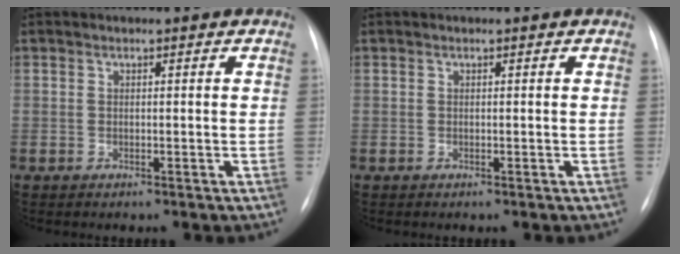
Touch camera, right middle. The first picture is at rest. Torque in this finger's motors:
{"motor_torque": [0.07, -0.07, -0.02, 0.01]}